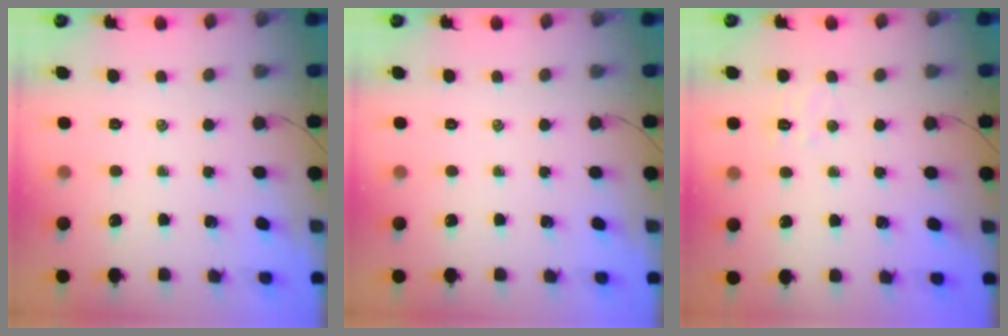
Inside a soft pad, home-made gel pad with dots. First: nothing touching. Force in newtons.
{"total": 0.0}
{"total": 4.5, "press": 4.3, "slide": 1.2}